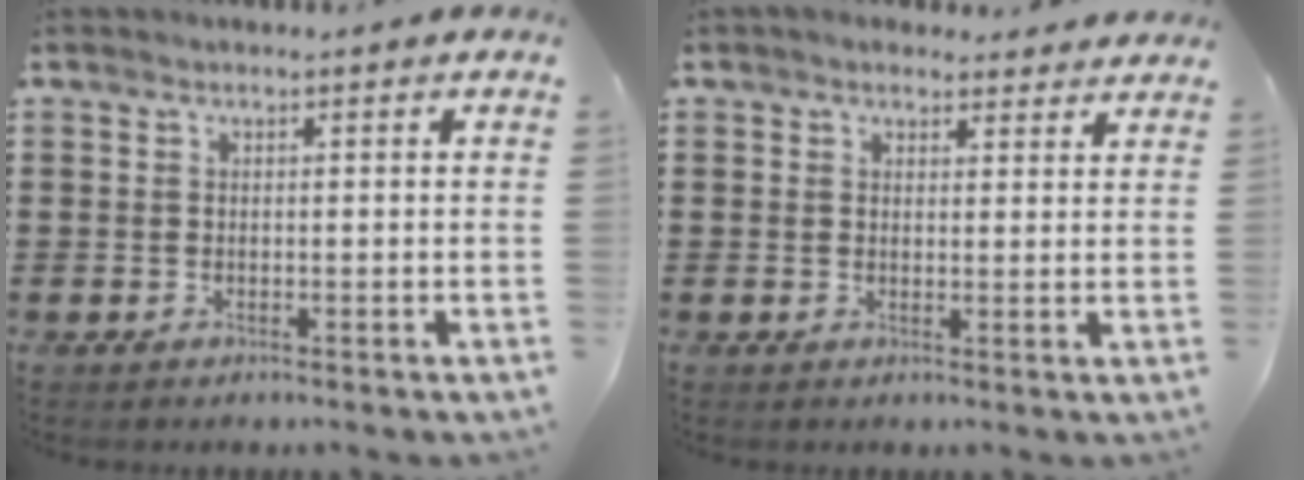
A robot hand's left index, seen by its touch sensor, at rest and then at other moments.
{"total": 2.5, "force": [2.2, 1.2, 0.3], "torque": [-0.005, -0.002, 0.039]}